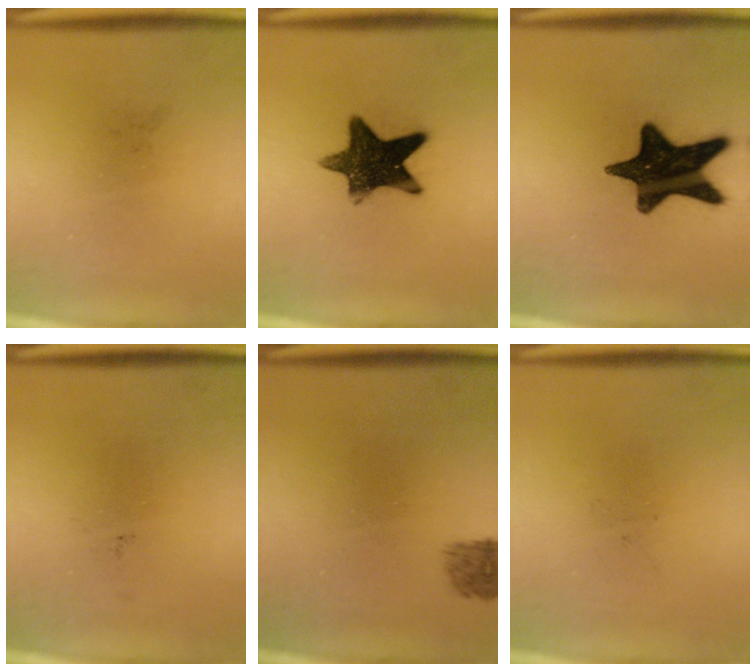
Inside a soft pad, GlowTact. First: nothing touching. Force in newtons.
{"total": 13.1}
{"total": 17.1}
{"total": 0.0}
{"total": 1.8}
{"total": 0.0}